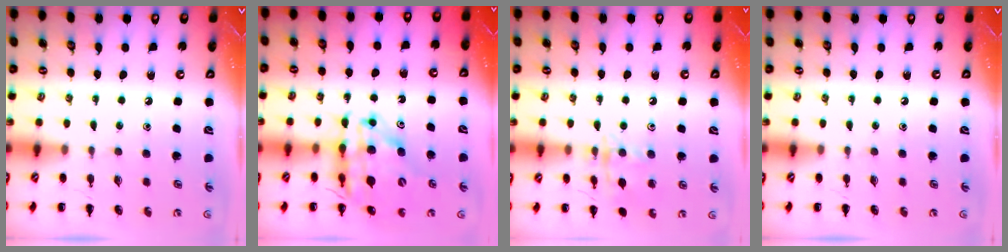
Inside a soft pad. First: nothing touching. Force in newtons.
{"total": 15.0, "press": 14.4, "slide": 4.1}
{"total": 11.2, "press": 11.1, "slide": 0.7}
{"total": 0.0}